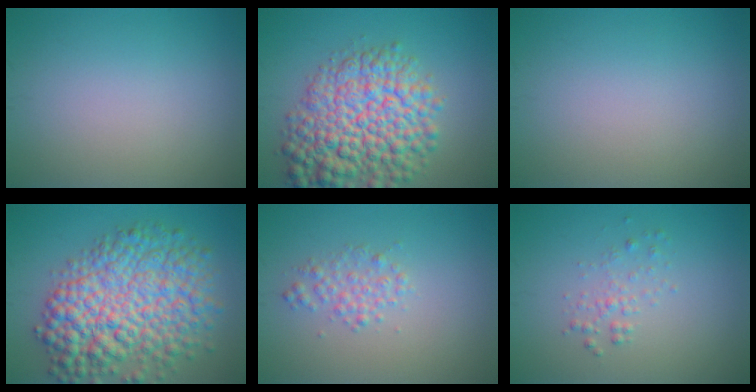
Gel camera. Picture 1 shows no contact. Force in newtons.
{"total": 10.0, "press": 10.0, "slide": 0.3}
{"total": 0.0}
{"total": 10.8, "press": 10.8, "slide": 0.2}
{"total": 1.9, "press": 1.9, "slide": 0.0}
{"total": 1.3, "press": 1.3, "slide": 0.1}